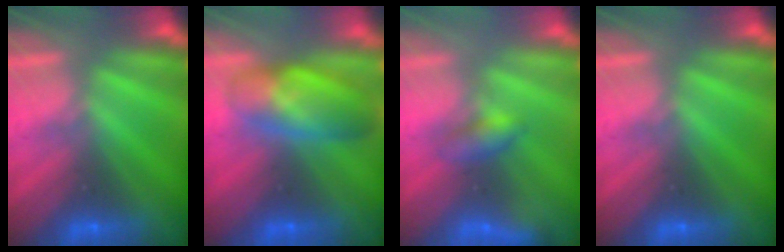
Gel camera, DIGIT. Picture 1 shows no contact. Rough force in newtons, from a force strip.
{"total": 8.9}
{"total": 2.1}
{"total": 0.0}